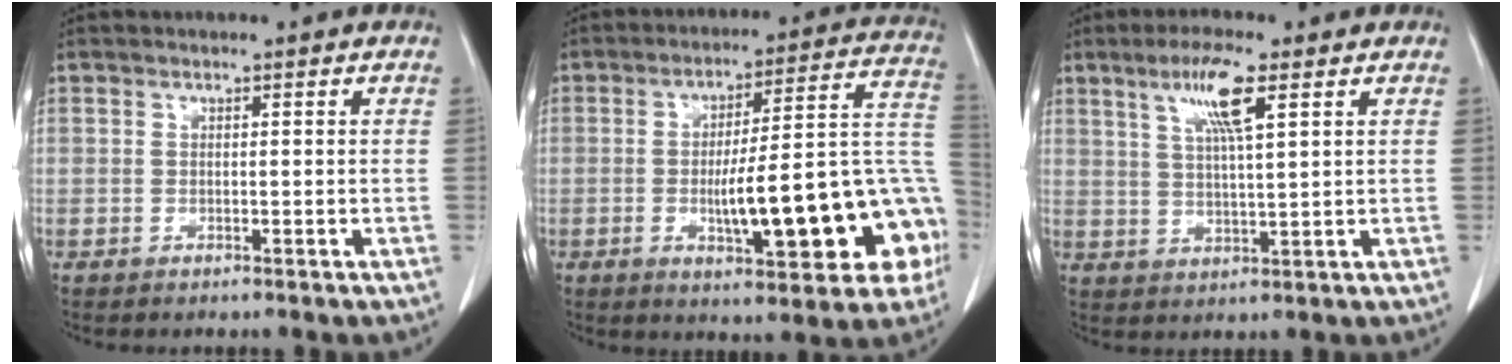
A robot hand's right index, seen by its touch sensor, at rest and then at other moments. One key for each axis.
{"total": 21.3, "fx": -5.5, "fy": 4.3, "fz": 20.1, "tx": -0.199, "ty": 0.041, "tz": -0.062}
{"total": 7.3, "fx": 3.6, "fy": 0.4, "fz": 6.4, "tx": -0.124, "ty": 0.003, "tz": 0.067}